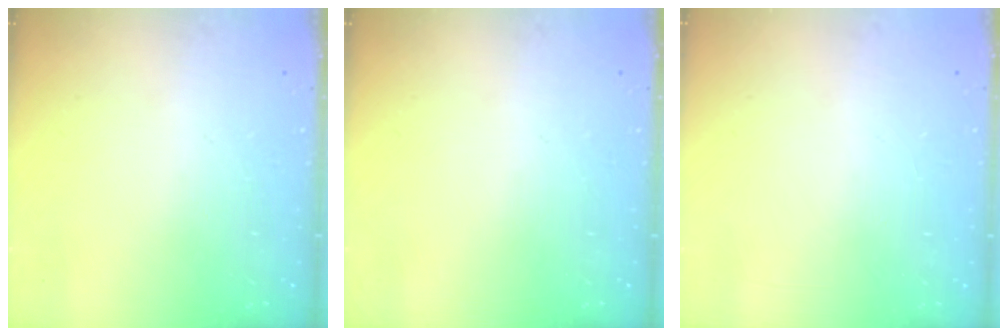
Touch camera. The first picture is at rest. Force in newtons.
{"total": 0.0}
{"total": 0.9, "press": 0.9, "slide": 0.0}